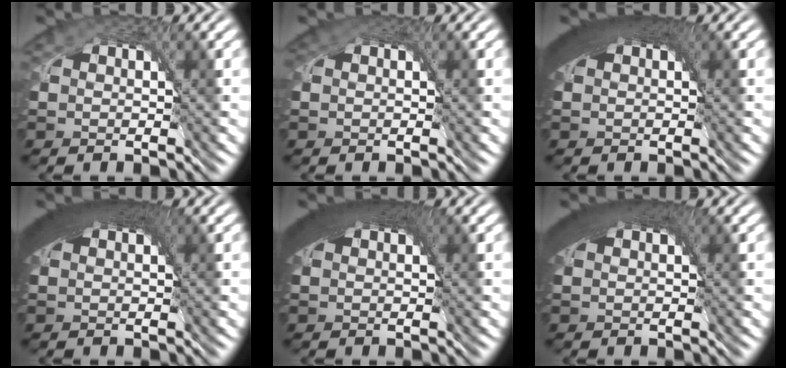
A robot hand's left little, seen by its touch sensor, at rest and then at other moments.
{"total": 2.0, "force": [0.9, 1.4, 1.1], "torque": [-0.026, 0.004, 0.008]}
{"total": 7.9, "force": [3.1, 3.8, 6.2], "torque": [-0.096, 0.021, 0.033]}
{"total": 8.4, "force": [3.1, 4.0, 6.7], "torque": [-0.102, 0.021, 0.033]}
{"total": 8.2, "force": [3.1, 3.9, 6.6], "torque": [-0.100, 0.021, 0.033]}
{"total": 7.4, "force": [3.0, 3.6, 5.8], "torque": [-0.088, 0.020, 0.032]}